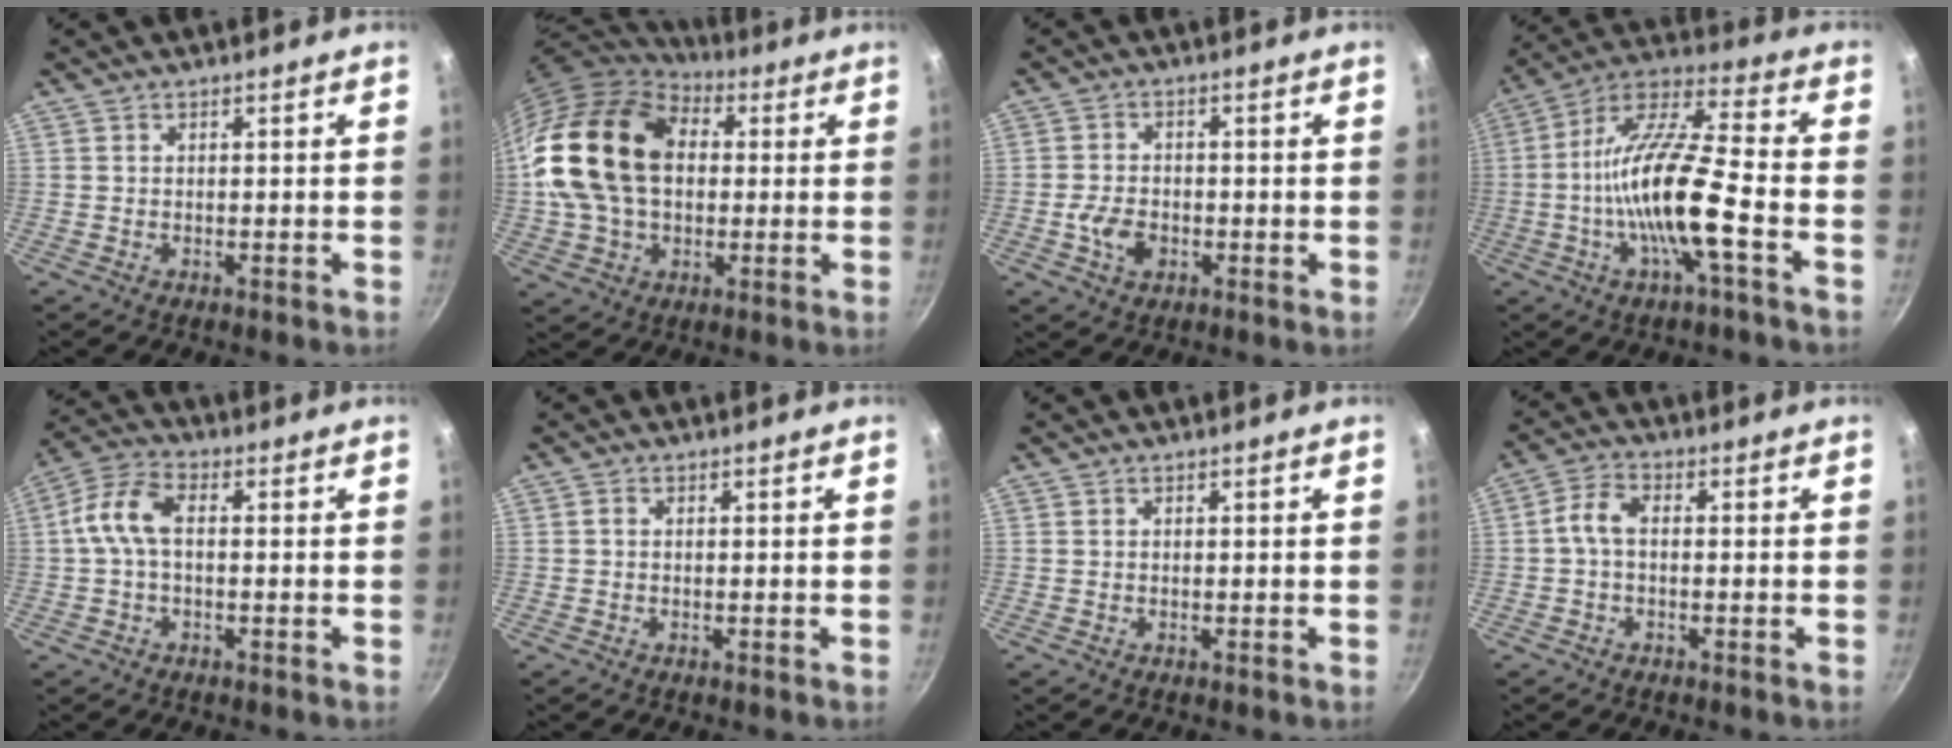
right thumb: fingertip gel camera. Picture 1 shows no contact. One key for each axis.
{"total": 21.9, "fx": 2.4, "fy": 15.4, "fz": 15.3, "tx": -0.280, "ty": 0.030, "tz": 0.038}
{"total": 5.1, "fx": -1.6, "fy": 3.5, "fz": 3.4, "tx": -0.061, "ty": 0.011, "tz": -0.031}
{"total": 17.0, "fx": -4.3, "fy": 3.2, "fz": 16.1, "tx": -0.300, "ty": 0.038, "tz": -0.094}
{"total": 7.6, "fx": 0.1, "fy": 4.2, "fz": 6.3, "tx": -0.135, "ty": 0.031, "tz": -0.011}
{"total": 0.5, "fx": 0.0, "fy": 0.3, "fz": 0.4, "tx": -0.009, "ty": 0.003, "tz": -0.001}
{"total": 0.0}
{"total": 4.2, "fx": -0.5, "fy": 2.4, "fz": 3.5, "tx": -0.076, "ty": 0.022, "tz": -0.020}